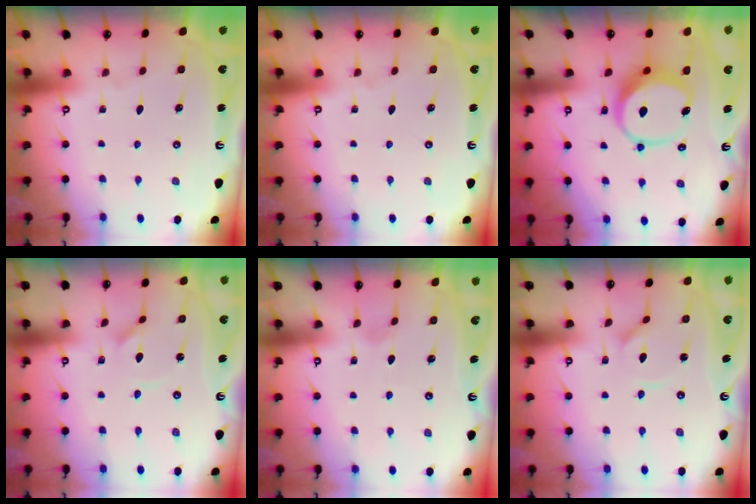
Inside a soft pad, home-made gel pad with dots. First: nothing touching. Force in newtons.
{"total": 0.0}
{"total": 8.2, "press": 8.0, "slide": 1.4}
{"total": 0.8, "press": 0.8, "slide": 0.1}
{"total": 1.2, "press": 1.2, "slide": 0.1}
{"total": 1.8, "press": 1.8, "slide": 0.3}